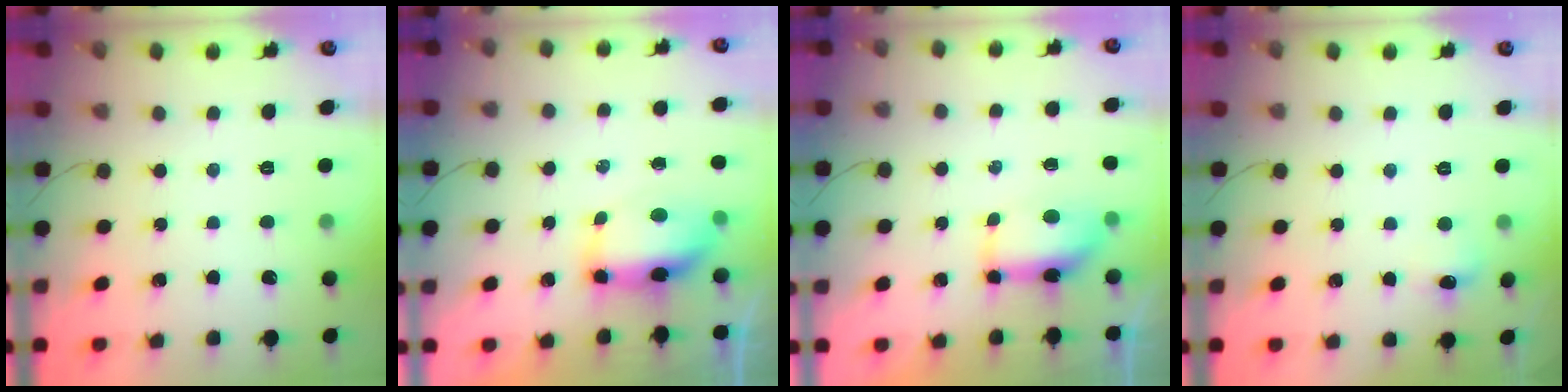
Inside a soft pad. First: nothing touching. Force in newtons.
{"total": 7.5, "press": 7.4, "slide": 1.4}
{"total": 6.8, "press": 6.8, "slide": 0.5}
{"total": 5.8, "press": 5.6, "slide": 1.7}